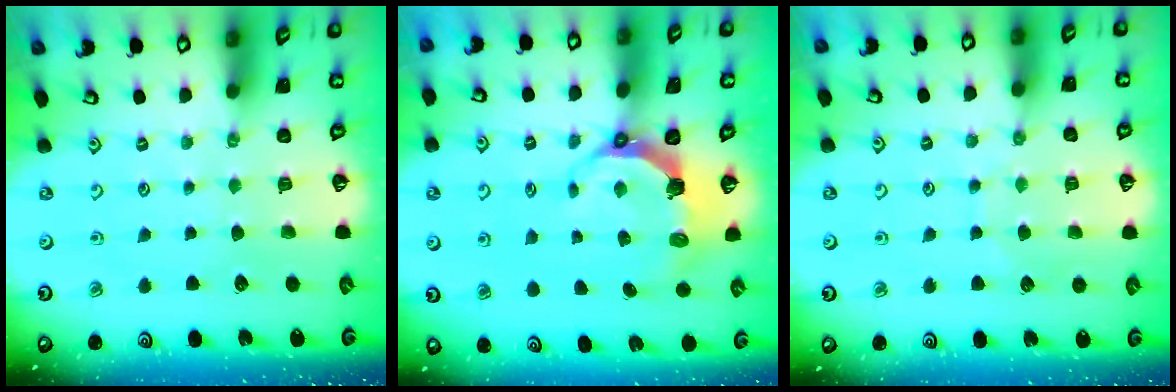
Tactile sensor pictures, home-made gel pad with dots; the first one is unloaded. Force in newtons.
{"total": 7.7, "press": 5.9, "slide": 5.0}
{"total": 6.3, "press": 6.3, "slide": 0.5}